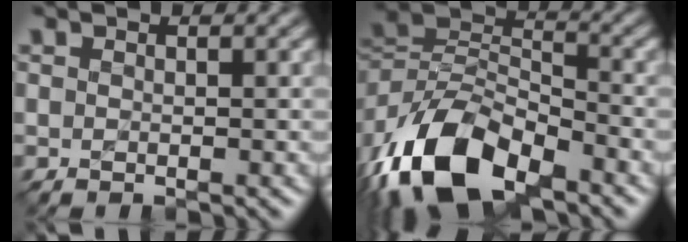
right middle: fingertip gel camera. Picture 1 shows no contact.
{"total": 12.0, "force": [-7.0, 6.6, 7.2], "torque": [-0.141, -0.006, -0.139]}